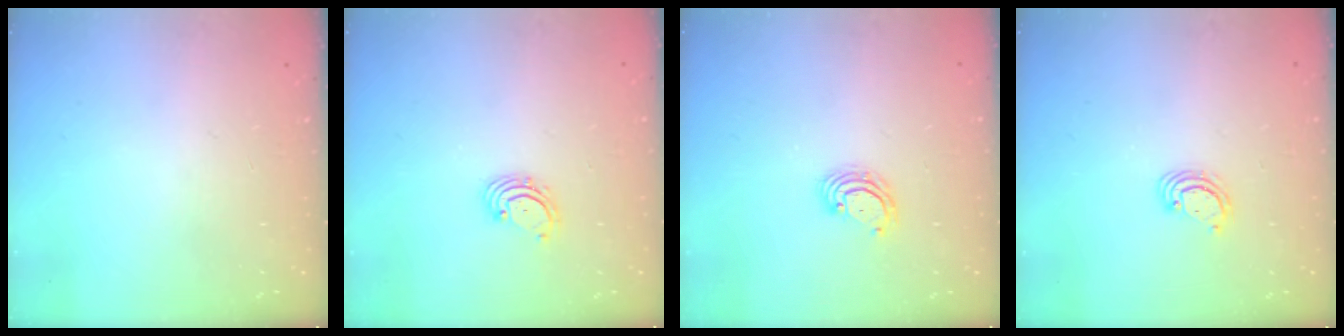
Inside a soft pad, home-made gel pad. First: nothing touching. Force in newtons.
{"total": 1.8, "press": 1.7, "slide": 0.7}
{"total": 4.2, "press": 4.2, "slide": 0.3}
{"total": 2.5, "press": 2.5, "slide": 0.3}